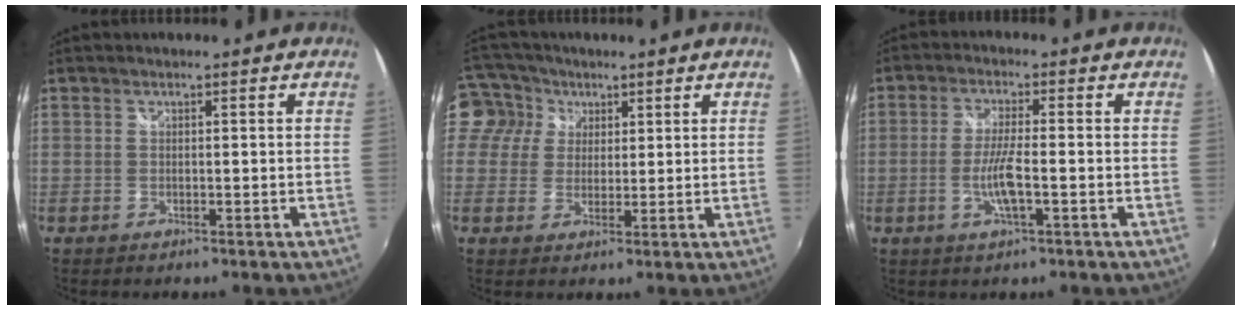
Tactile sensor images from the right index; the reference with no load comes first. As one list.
[{"total": 9.7, "force": [3.7, 8.6, 2.4], "torque": [-0.073, 0.029, 0.059]}, {"total": 5.8, "force": [-1.8, 0.5, 5.5], "torque": [-0.110, -0.006, -0.034]}]